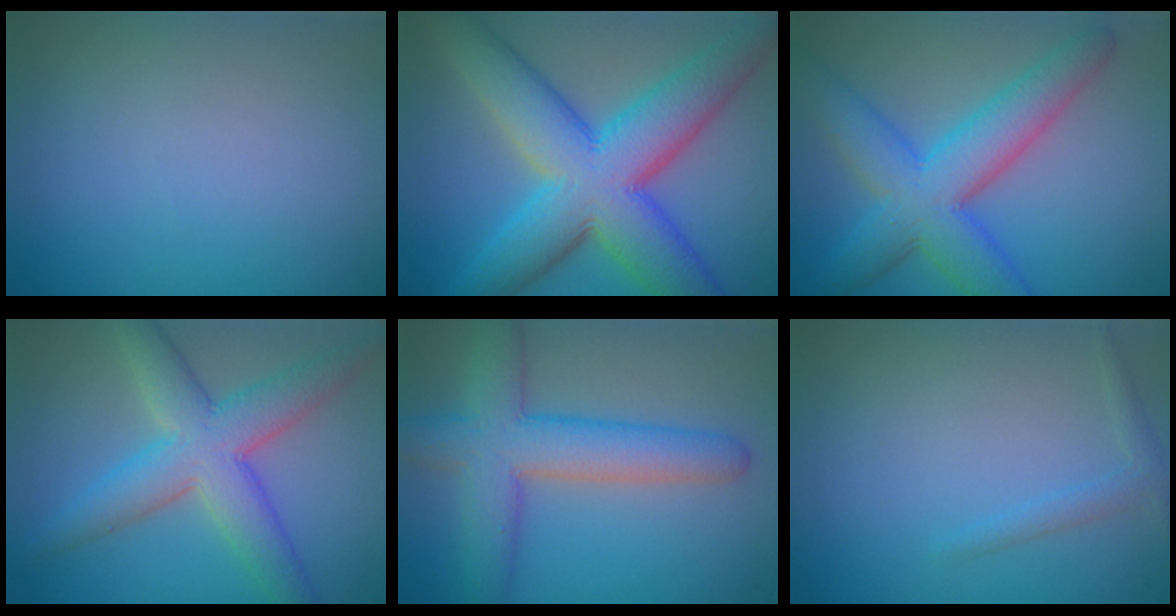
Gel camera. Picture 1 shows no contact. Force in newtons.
{"total": 11.9, "press": 11.9, "slide": 0.3}
{"total": 7.7, "press": 7.7, "slide": 0.1}
{"total": 6.6, "press": 6.6, "slide": 0.1}
{"total": 6.7, "press": 6.7, "slide": 0.3}
{"total": 1.3, "press": 1.3, "slide": 0.1}